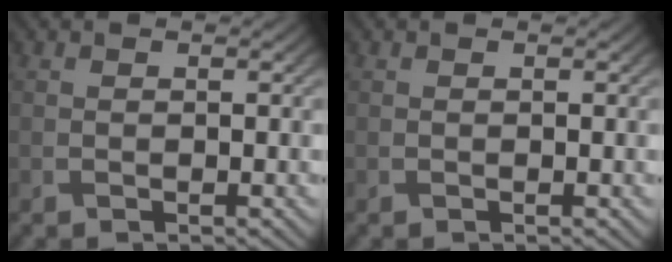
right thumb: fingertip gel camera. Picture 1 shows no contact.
{"total": 0.0}